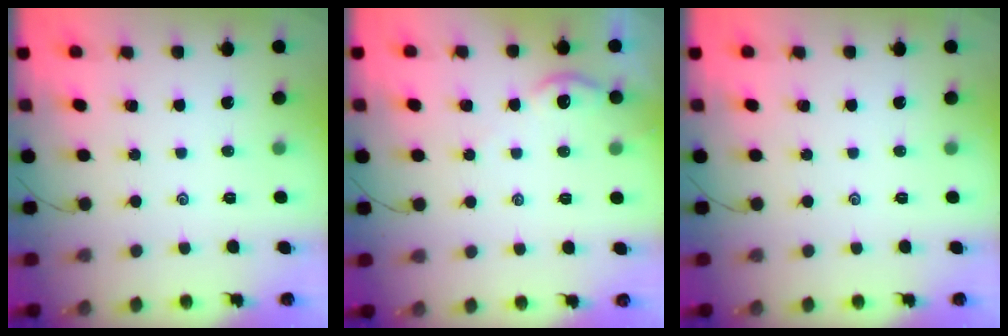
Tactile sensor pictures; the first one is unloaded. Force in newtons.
{"total": 1.7, "press": 1.7, "slide": 0.4}
{"total": 0.0}